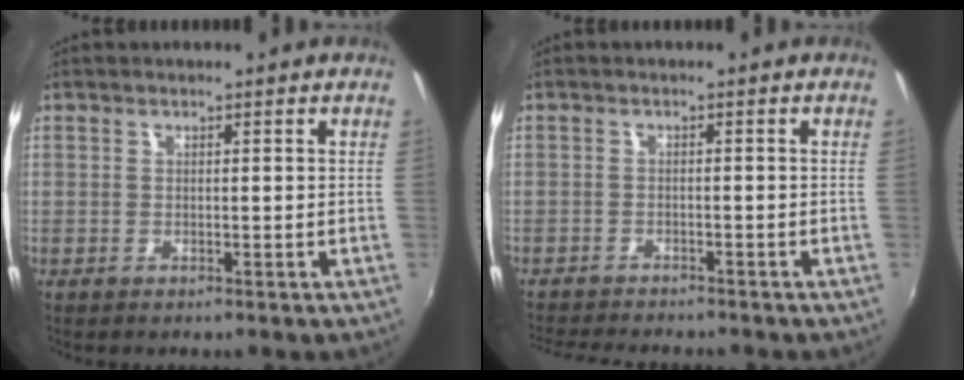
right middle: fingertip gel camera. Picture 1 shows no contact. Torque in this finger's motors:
{"motor_torque": [0.51, -1.13, 0.13, 0.03]}